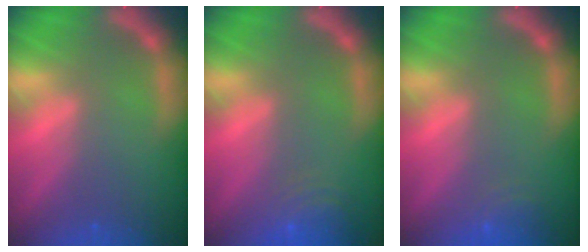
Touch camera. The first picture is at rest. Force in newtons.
{"total": 5.1}
{"total": 2.5}